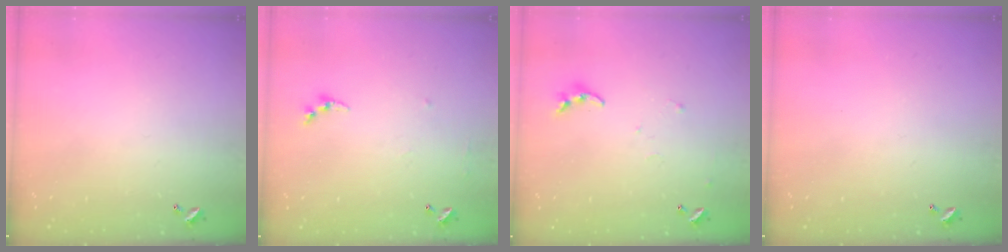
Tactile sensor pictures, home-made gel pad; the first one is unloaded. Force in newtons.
{"total": 5.3, "press": 5.2, "slide": 0.6}
{"total": 4.1, "press": 4.1, "slide": 0.4}
{"total": 0.0}